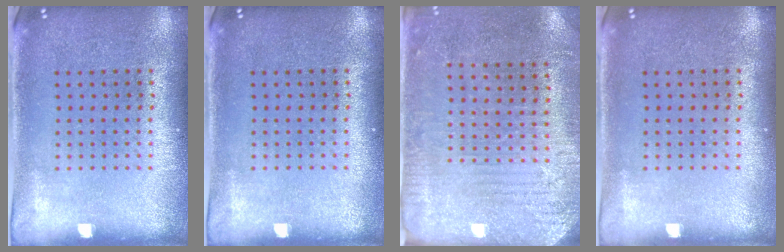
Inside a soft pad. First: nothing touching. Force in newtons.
{"total": 0.0}
{"total": 2.8, "press": 2.6, "slide": 1.2}
{"total": 0.0}